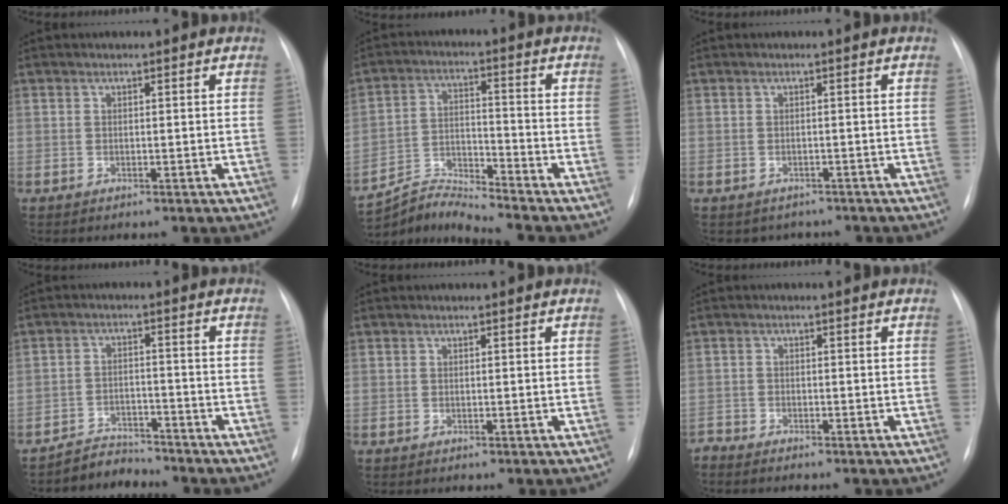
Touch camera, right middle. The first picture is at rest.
{"total": 7.8, "force": [-7.5, -2.0, -0.3], "torque": [-0.013, 0.008, -0.142]}
{"total": 2.3, "force": [-1.9, 1.3, -0.1], "torque": [-0.001, 0.009, -0.022]}
{"total": 4.5, "force": [-4.3, 0.8, -0.8], "torque": [0.011, -0.002, -0.072]}
{"total": 0.0}
{"total": 1.6, "force": [-1.6, -0.1, -0.1], "torque": [0.003, -0.006, -0.030]}